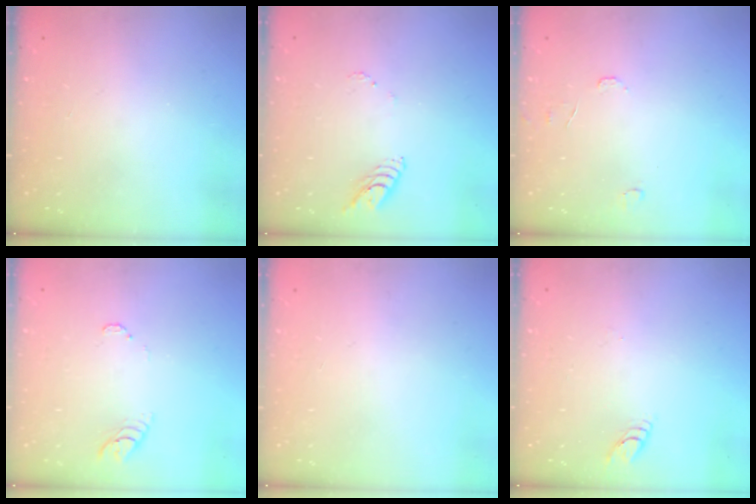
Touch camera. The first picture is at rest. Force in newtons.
{"total": 5.6, "press": 5.6, "slide": 0.2}
{"total": 6.6, "press": 6.6, "slide": 0.5}
{"total": 3.8, "press": 3.7, "slide": 0.4}
{"total": 0.0}
{"total": 2.7, "press": 2.7, "slide": 0.3}